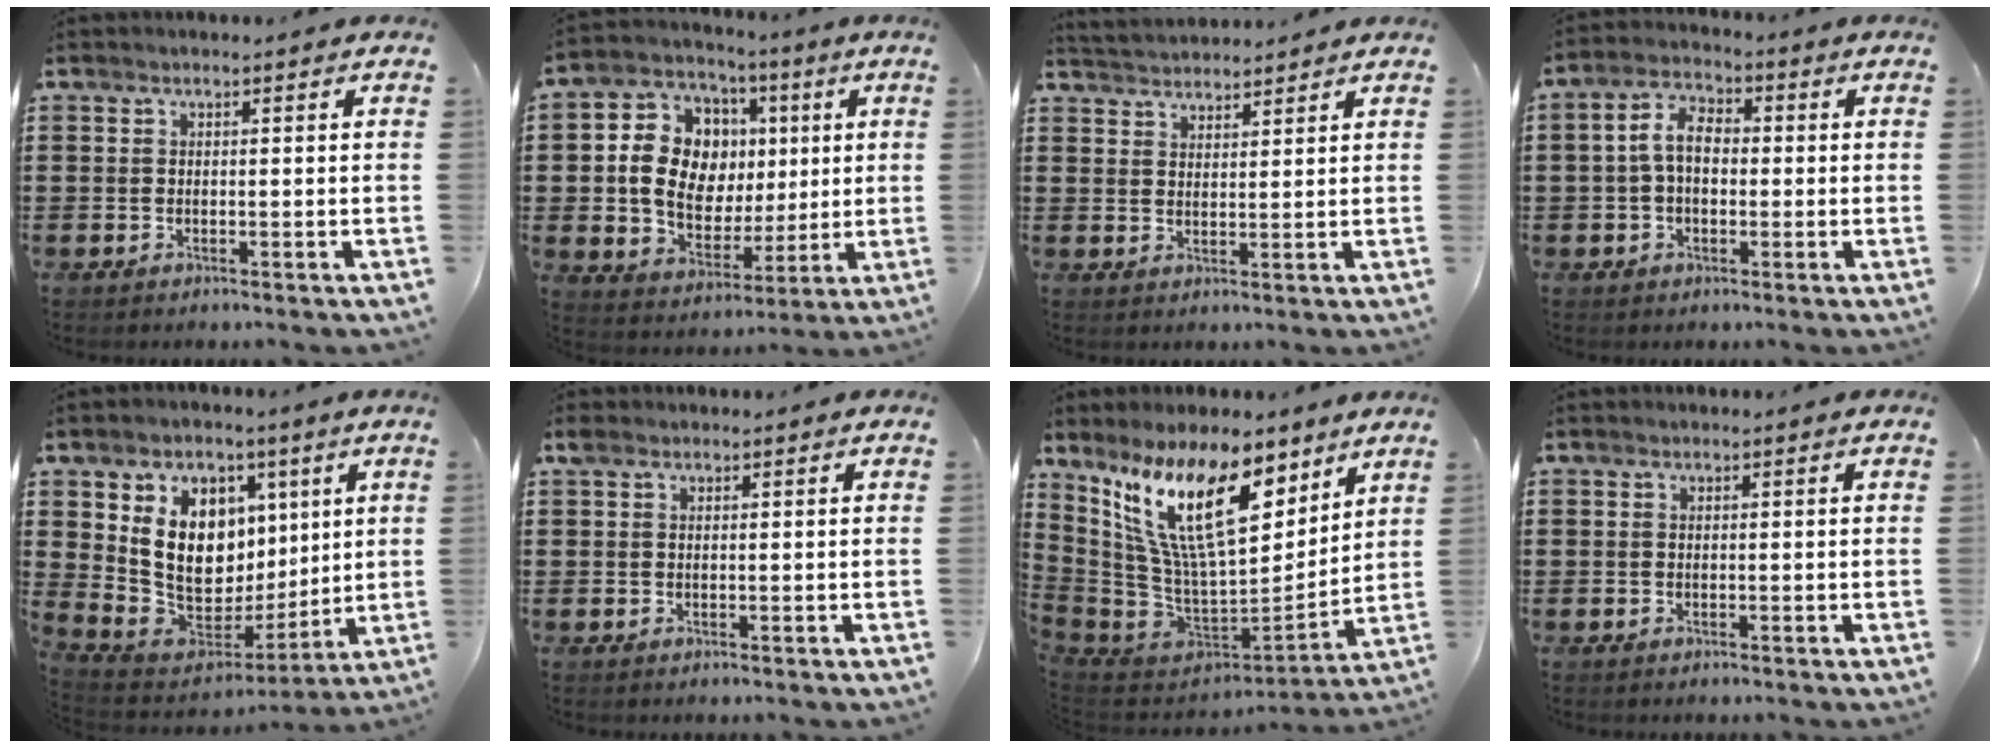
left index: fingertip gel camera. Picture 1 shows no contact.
{"total": 11.2, "force": [1.0, 9.4, 6.0], "torque": [-0.147, 0.017, 0.020]}
{"total": 2.7, "force": [2.7, 0.2, -0.3], "torque": [-0.004, -0.008, 0.051]}
{"total": 5.8, "force": [-0.1, 3.6, 4.5], "torque": [-0.105, 0.010, -0.008]}
{"total": 12.0, "force": [4.0, 9.5, 6.2], "torque": [-0.150, -0.018, 0.081]}
{"total": 0.7, "force": [0.3, 0.5, 0.4], "torque": [-0.010, 0.007, 0.003]}
{"total": 17.4, "force": [9.4, 6.1, 13.2], "torque": [-0.300, -0.051, 0.161]}
{"total": 0.0}